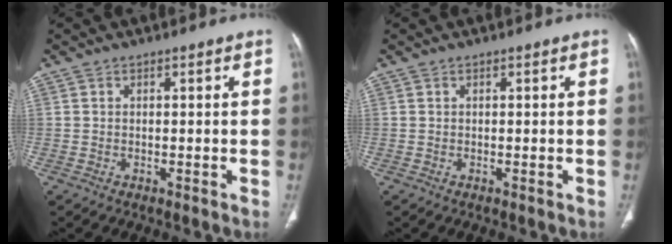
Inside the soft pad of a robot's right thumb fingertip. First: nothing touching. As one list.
[{"total": 0.0}]